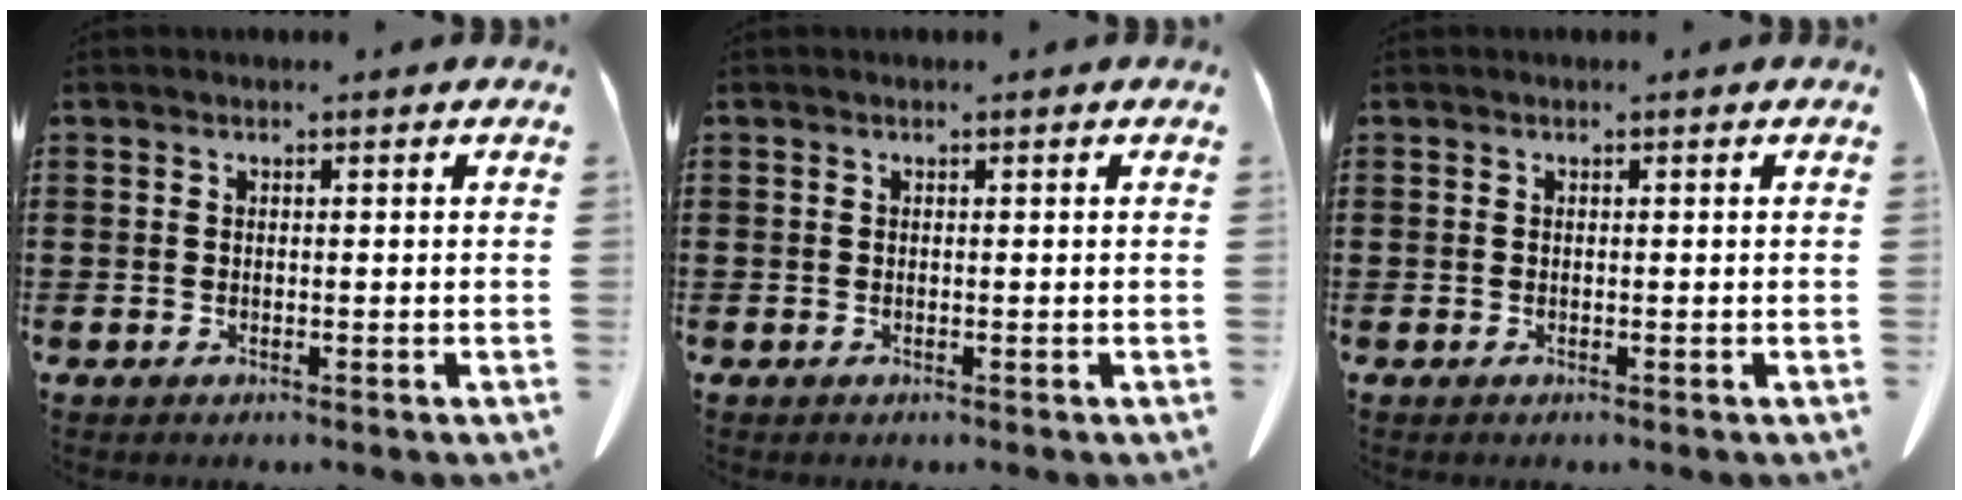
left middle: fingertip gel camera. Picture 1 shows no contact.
{"total": 0.0}
{"total": 0.0}